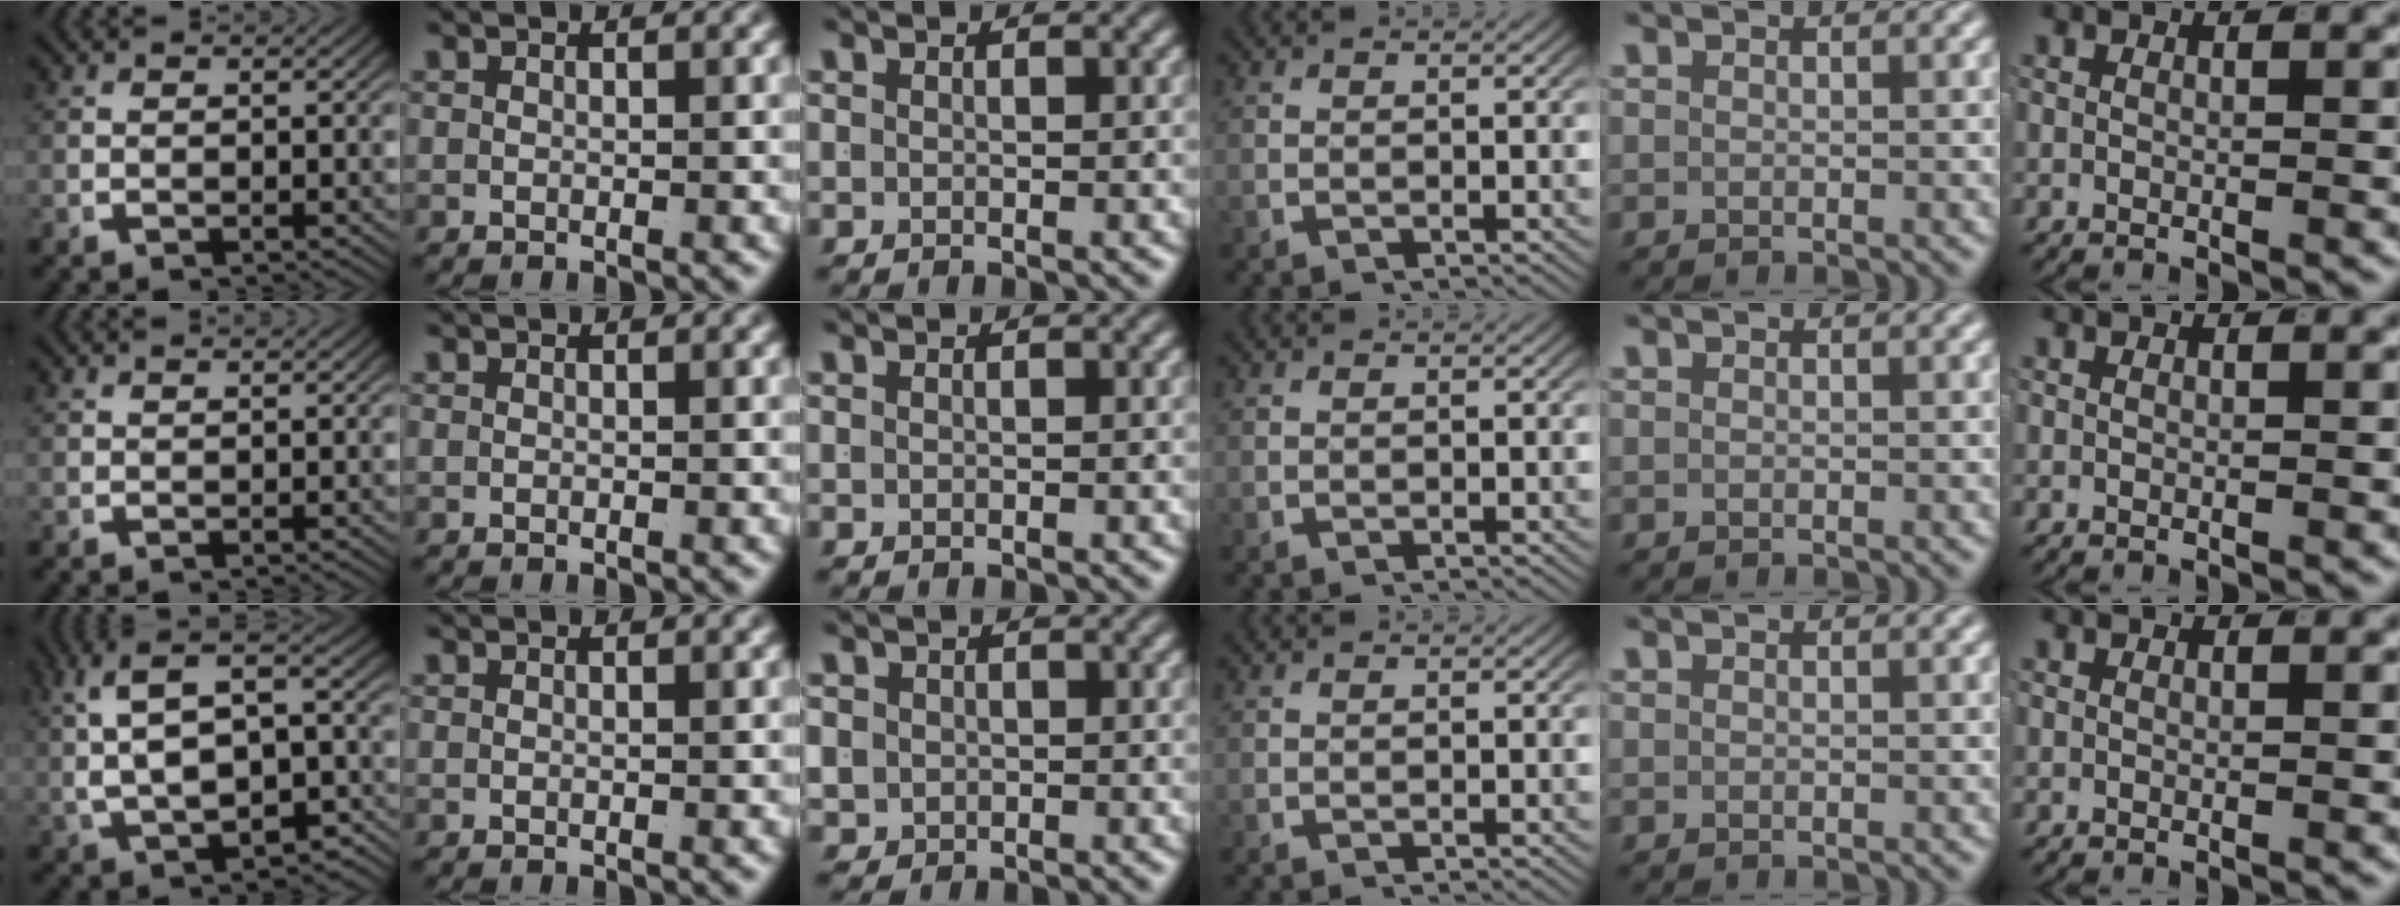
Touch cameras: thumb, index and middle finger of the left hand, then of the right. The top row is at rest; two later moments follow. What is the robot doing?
{"motion": "lift_and_place", "object": "shirt"}